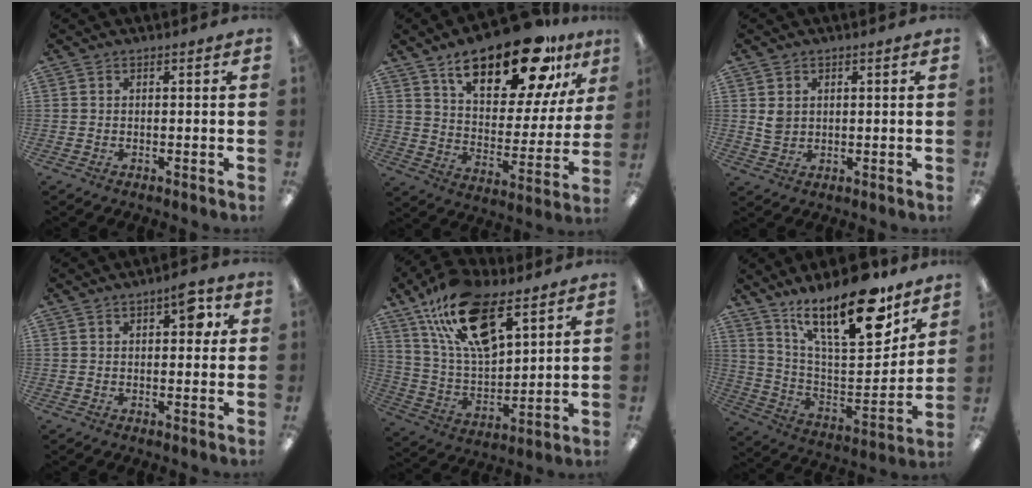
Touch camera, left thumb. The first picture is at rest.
{"total": 24.7, "force": [16.5, 9.4, 15.9], "torque": [-0.244, -0.093, 0.275]}
{"total": 3.0, "force": [1.0, 2.4, 1.6], "torque": [-0.025, 0.000, 0.018]}
{"total": 6.0, "force": [2.2, 2.8, 4.8], "torque": [-0.057, -0.006, 0.030]}
{"total": 21.3, "force": [12.5, 9.9, 14.2], "torque": [-0.272, -0.052, 0.219]}
{"total": 23.2, "force": [16.1, 7.7, 14.9], "torque": [-0.235, -0.108, 0.272]}